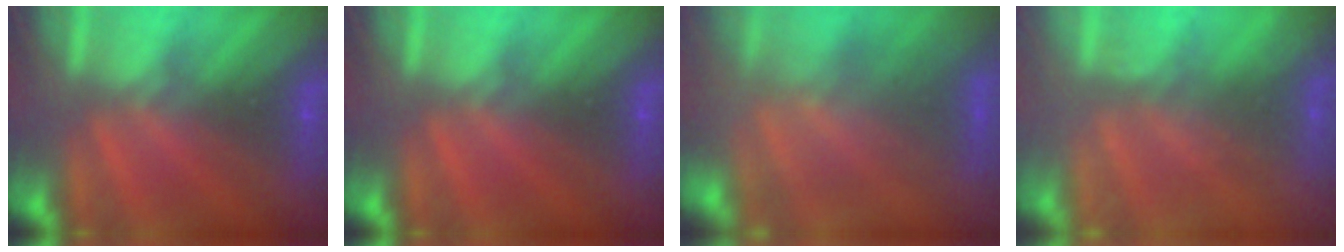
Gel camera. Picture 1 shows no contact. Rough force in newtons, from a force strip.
{"total": 0.0}
{"total": 4.1}
{"total": 2.3}